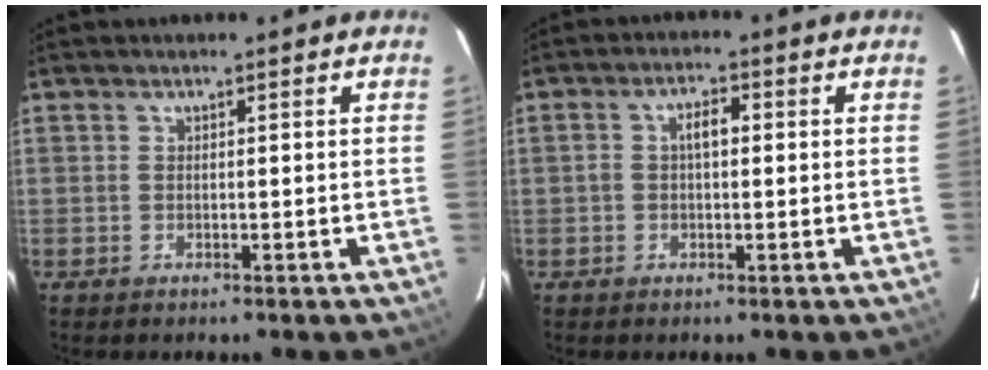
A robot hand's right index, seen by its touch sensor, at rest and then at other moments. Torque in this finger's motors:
{"motor_torque": [0.10, -0.04, 0.04, 0.06]}